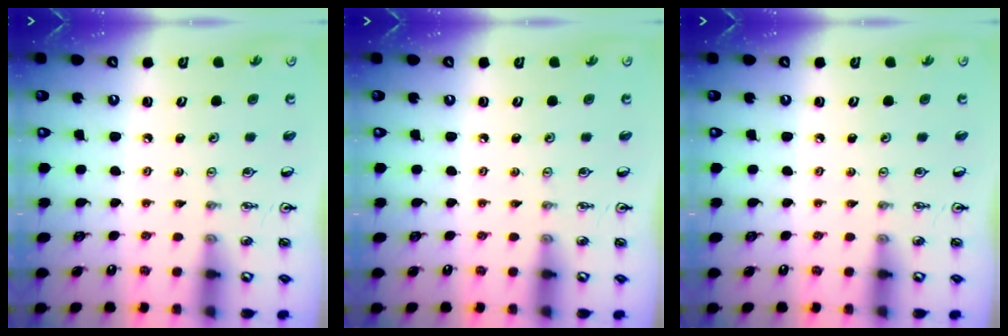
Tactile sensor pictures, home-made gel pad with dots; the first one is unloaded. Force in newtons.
{"total": 0.0}
{"total": 0.0}